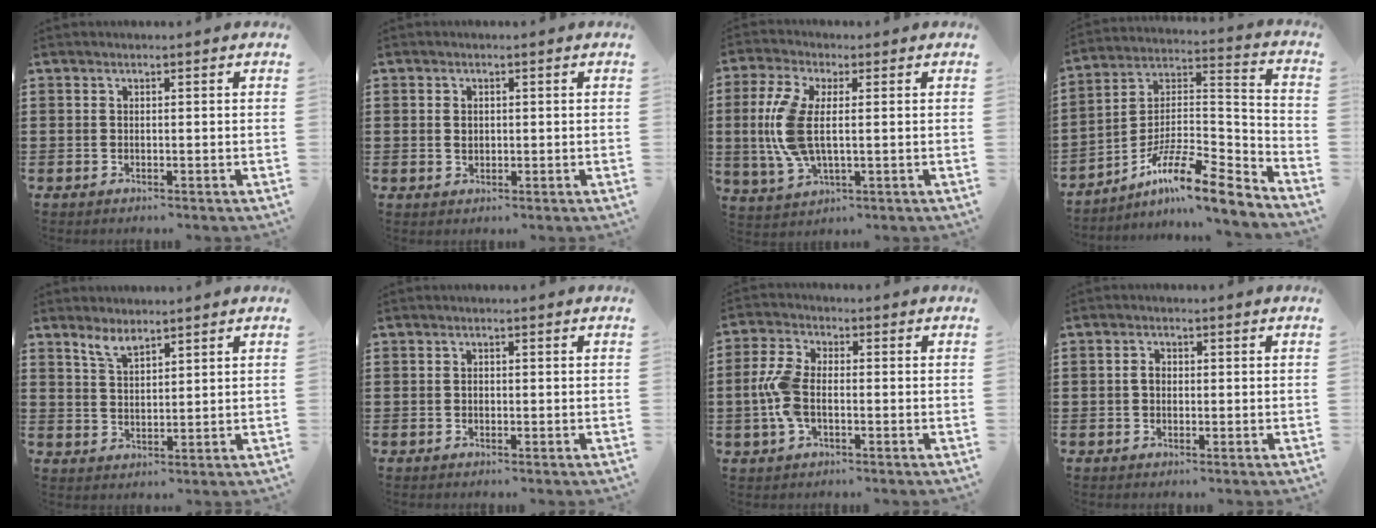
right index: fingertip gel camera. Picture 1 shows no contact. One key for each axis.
{"total": 1.5, "fx": 0.2, "fy": 1.1, "fz": 1.0, "tx": -0.022, "ty": 0.007, "tz": 0.002}
{"total": 9.0, "fx": 0.4, "fy": 3.9, "fz": 8.1, "tx": -0.201, "ty": -0.007, "tz": -0.001}
{"total": 10.9, "fx": -8.2, "fy": 1.9, "fz": 6.9, "tx": -0.122, "ty": 0.008, "tz": -0.161}
{"total": 3.4, "fx": 2.8, "fy": 1.0, "fz": 1.7, "tx": -0.039, "ty": 0.002, "tz": 0.052}
{"total": 0.6, "fx": -0.1, "fy": 0.5, "fz": 0.4, "tx": -0.010, "ty": 0.001, "tz": -0.003}
{"total": 6.5, "fx": -0.9, "fy": 3.5, "fz": 5.4, "tx": -0.140, "ty": -0.005, "tz": -0.026}
{"total": 1.8, "fx": 0.0, "fy": 1.2, "fz": 1.2, "tx": -0.026, "ty": 0.006, "tz": -0.002}